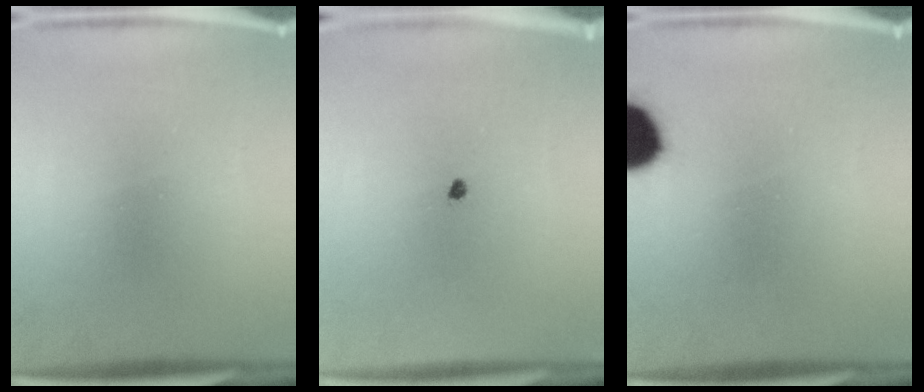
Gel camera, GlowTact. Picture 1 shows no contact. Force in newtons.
{"total": 0.7}
{"total": 14.1}